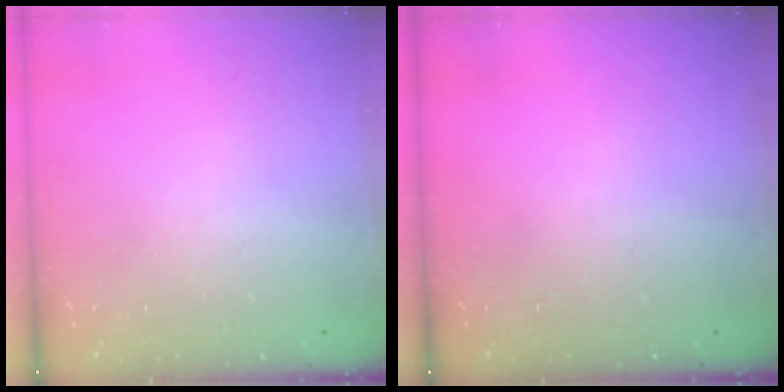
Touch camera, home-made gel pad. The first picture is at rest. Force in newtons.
{"total": 0.0}